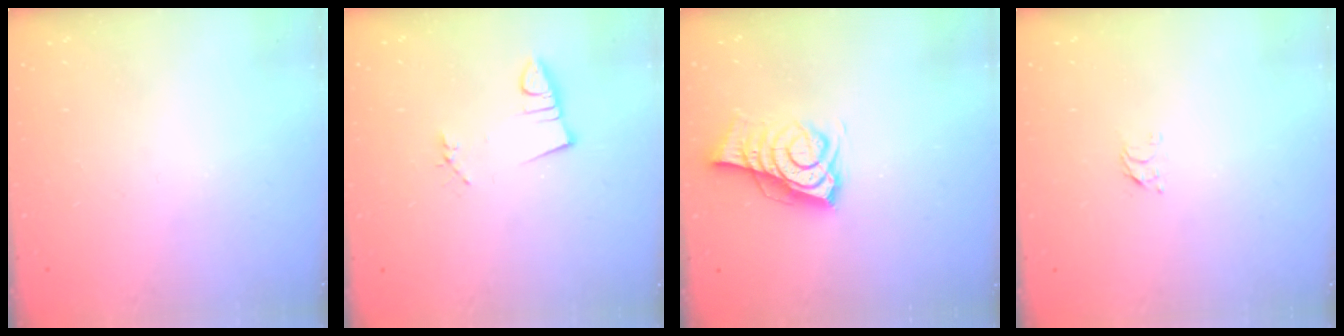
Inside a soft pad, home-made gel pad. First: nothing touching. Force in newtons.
{"total": 2.9, "press": 1.5, "slide": 2.5}
{"total": 9.3, "press": 8.8, "slide": 2.9}
{"total": 2.8, "press": 2.8, "slide": 0.3}